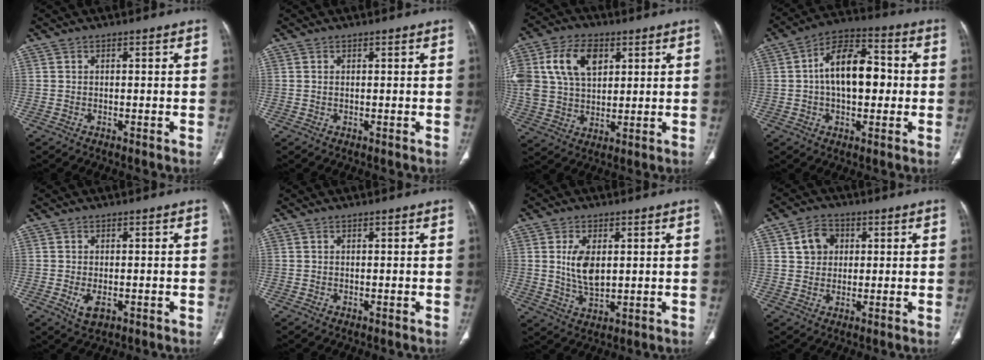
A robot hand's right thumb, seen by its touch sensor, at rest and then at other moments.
{"total": 0.0}
{"total": 16.9, "force": [5.7, 11.2, 11.2], "torque": [-0.226, 0.003, 0.107]}
{"total": 14.0, "force": [0.4, 8.0, 11.5], "torque": [-0.164, 0.030, -0.004]}
{"total": 3.3, "force": [-0.9, 1.8, 2.6], "torque": [-0.048, -0.007, -0.008]}
{"total": 0.0}
{"total": 7.3, "force": [1.3, 3.9, 6.0], "torque": [-0.108, -0.010, 0.033]}
{"total": 5.9, "force": [1.8, 4.9, 2.8], "torque": [-0.026, 0.000, 0.030]}